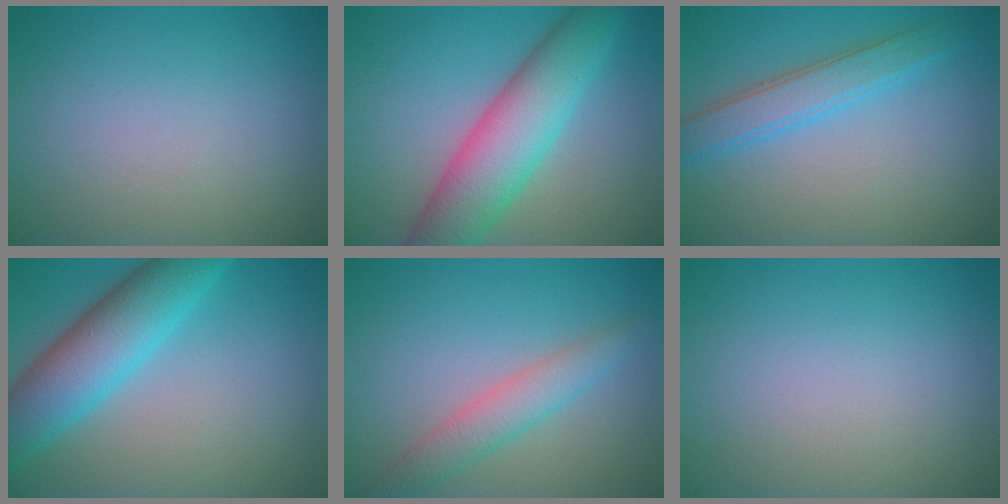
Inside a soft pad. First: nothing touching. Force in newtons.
{"total": 8.1, "press": 8.1, "slide": 0.1}
{"total": 3.4, "press": 3.4, "slide": 0.1}
{"total": 7.4, "press": 7.4, "slide": 0.3}
{"total": 2.4, "press": 2.4, "slide": 0.2}
{"total": 0.0}